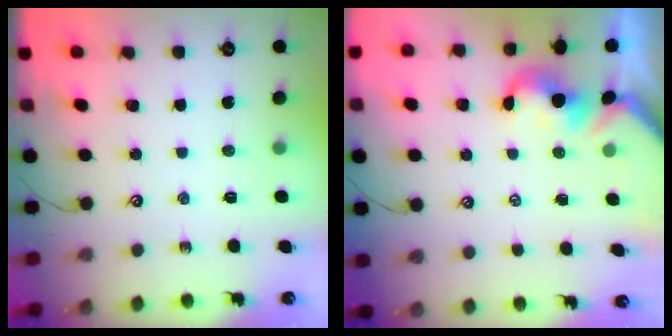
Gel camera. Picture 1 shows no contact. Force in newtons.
{"total": 0.0}